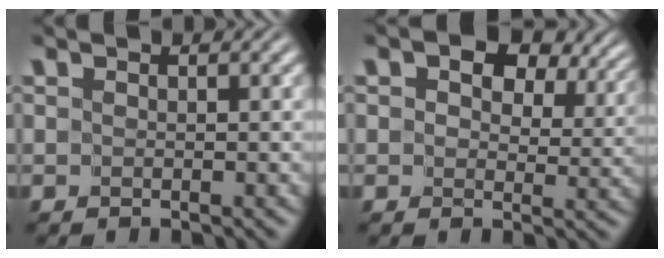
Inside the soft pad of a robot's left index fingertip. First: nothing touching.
{"total": 9.1, "force": [5.0, 5.1, 5.6], "torque": [-0.075, 0.008, 0.061]}